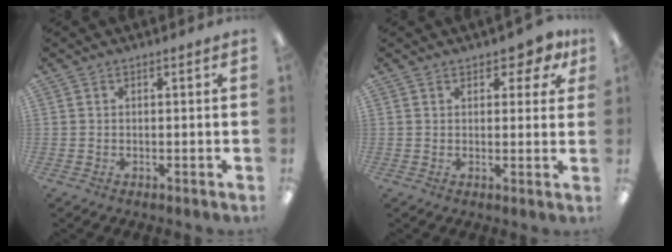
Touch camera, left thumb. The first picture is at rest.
{"total": 4.1, "force": [2.3, 2.2, 2.6], "torque": [-0.029, -0.002, 0.039]}